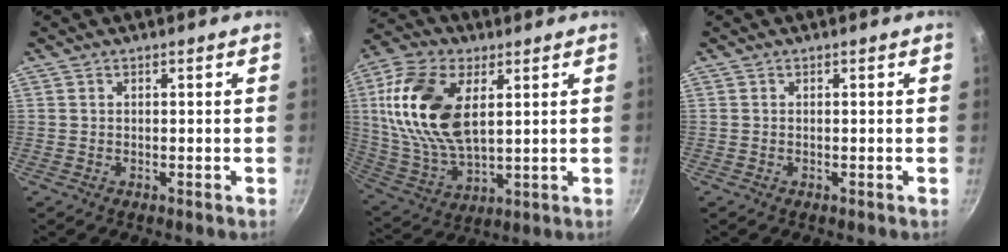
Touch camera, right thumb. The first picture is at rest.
{"total": 18.9, "force": [4.9, 10.5, 15.0], "torque": [-0.285, -0.008, 0.100]}
{"total": 0.0}